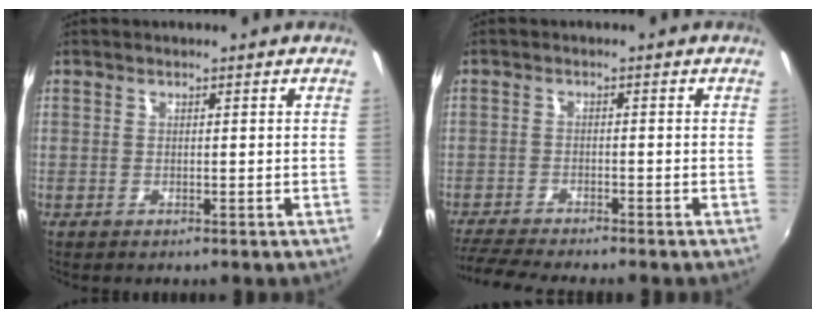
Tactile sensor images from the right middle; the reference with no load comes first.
{"total": 7.2, "force": [-6.7, 0.0, 2.6], "torque": [-0.075, -0.025, -0.116]}